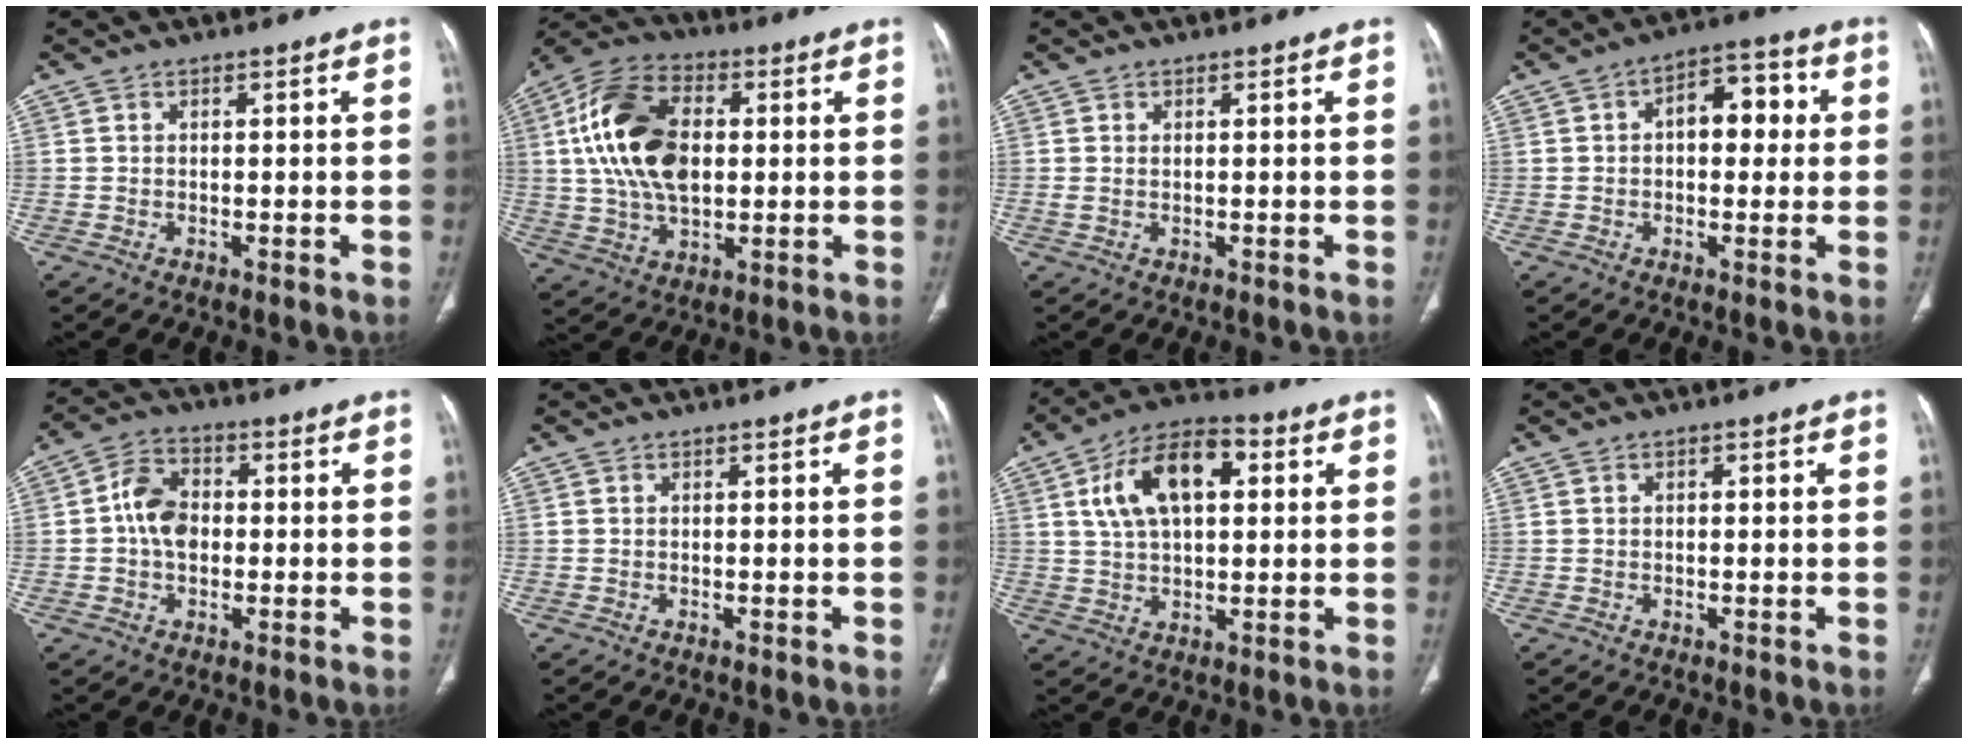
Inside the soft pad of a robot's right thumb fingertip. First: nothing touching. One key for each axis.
{"total": 17.7, "fx": 2.4, "fy": 10.8, "fz": 13.9, "tx": -0.255, "ty": 0.013, "tz": 0.042}
{"total": 1.0, "fx": 0.2, "fy": 0.5, "fz": 0.8, "tx": -0.020, "ty": 0.007, "tz": 0.010}
{"total": 9.0, "fx": 1.3, "fy": 5.2, "fz": 7.3, "tx": -0.070, "ty": 0.023, "tz": 0.013}
{"total": 7.7, "fx": -0.1, "fy": 5.5, "fz": 5.3, "tx": -0.082, "ty": 0.017, "tz": -0.009}
{"total": 0.0}
{"total": 14.4, "fx": 4.0, "fy": 7.8, "fz": 11.4, "tx": -0.192, "ty": 0.016, "tz": 0.066}
{"total": 0.6, "fx": 0.1, "fy": 0.2, "fz": 0.5, "tx": -0.008, "ty": 0.000, "tz": 0.002}